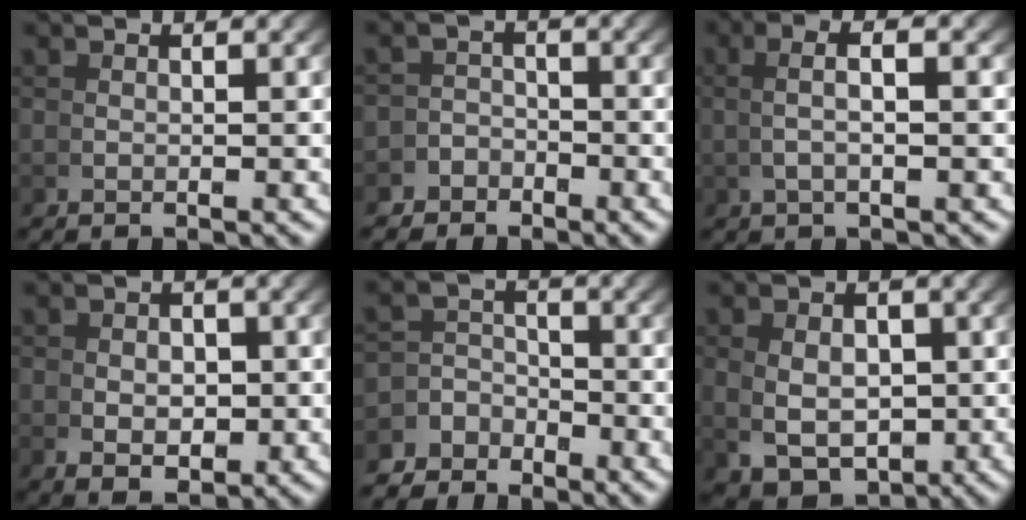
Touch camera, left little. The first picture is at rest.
{"total": 2.8, "force": [-2.4, 1.4, -0.4], "torque": [0.021, -0.007, -0.044]}
{"total": 3.0, "force": [1.0, 0.3, 2.8], "torque": [-0.045, 0.016, 0.017]}
{"total": 3.0, "force": [-0.6, 1.7, 2.4], "torque": [-0.034, -0.018, 0.005]}
{"total": 4.6, "force": [-2.3, 3.7, 1.4], "torque": [-0.017, -0.011, -0.045]}
{"total": 5.4, "force": [-1.8, 3.8, 3.5], "torque": [-0.072, -0.039, -0.006]}